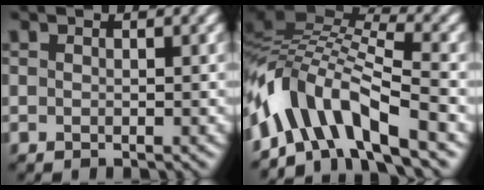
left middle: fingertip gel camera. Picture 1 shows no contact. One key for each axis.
{"total": 9.8, "fx": -5.0, "fy": 3.8, "fz": 7.6, "tx": -0.126, "ty": 0.018, "tz": -0.105}